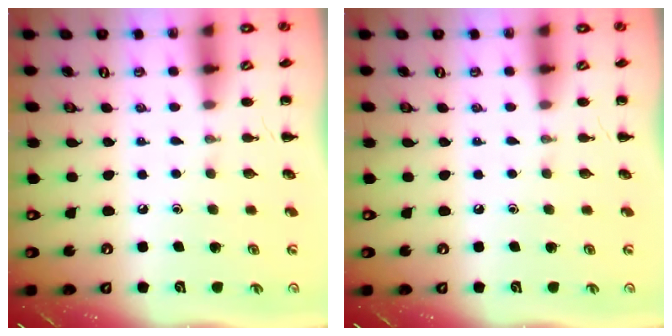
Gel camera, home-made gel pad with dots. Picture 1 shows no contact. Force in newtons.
{"total": 0.0}